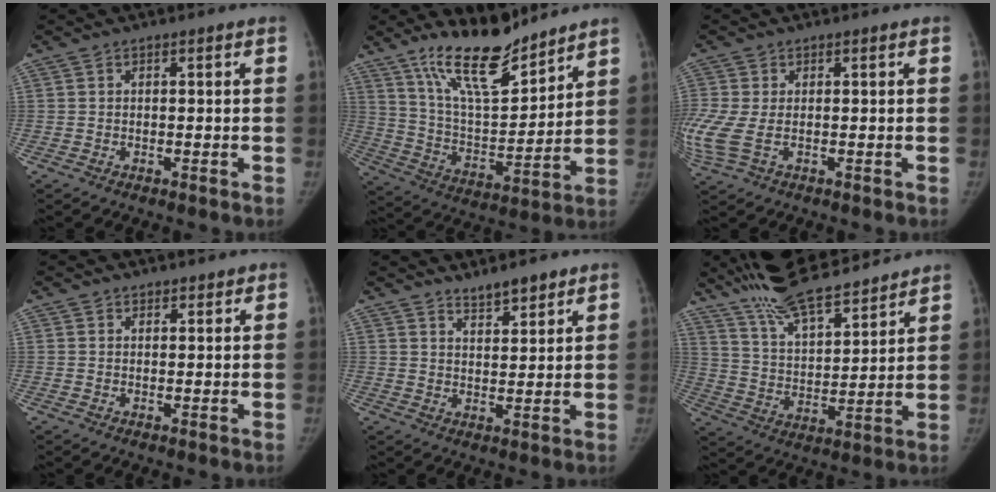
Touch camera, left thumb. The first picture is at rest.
{"total": 16.0, "force": [12.7, 4.7, 8.4], "torque": [-0.109, -0.085, 0.232]}
{"total": 6.7, "force": [-1.2, 3.4, 5.6], "torque": [-0.163, -0.002, -0.016]}
{"total": 1.4, "force": [1.2, 0.8, 0.0], "torque": [0.026, -0.006, 0.008]}
{"total": 4.7, "force": [4.0, 1.3, 2.0], "torque": [-0.015, -0.031, 0.064]}
{"total": 17.1, "force": [14.7, 4.1, 7.7], "torque": [-0.109, -0.060, 0.262]}